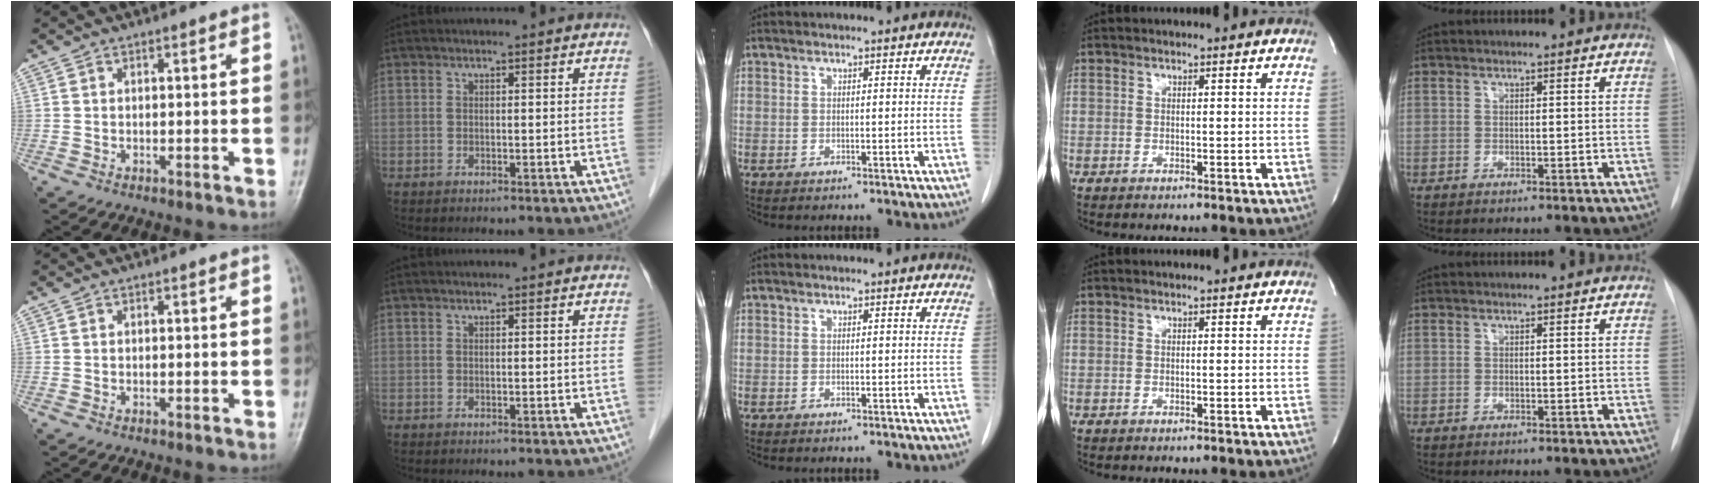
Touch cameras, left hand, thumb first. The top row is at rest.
{}